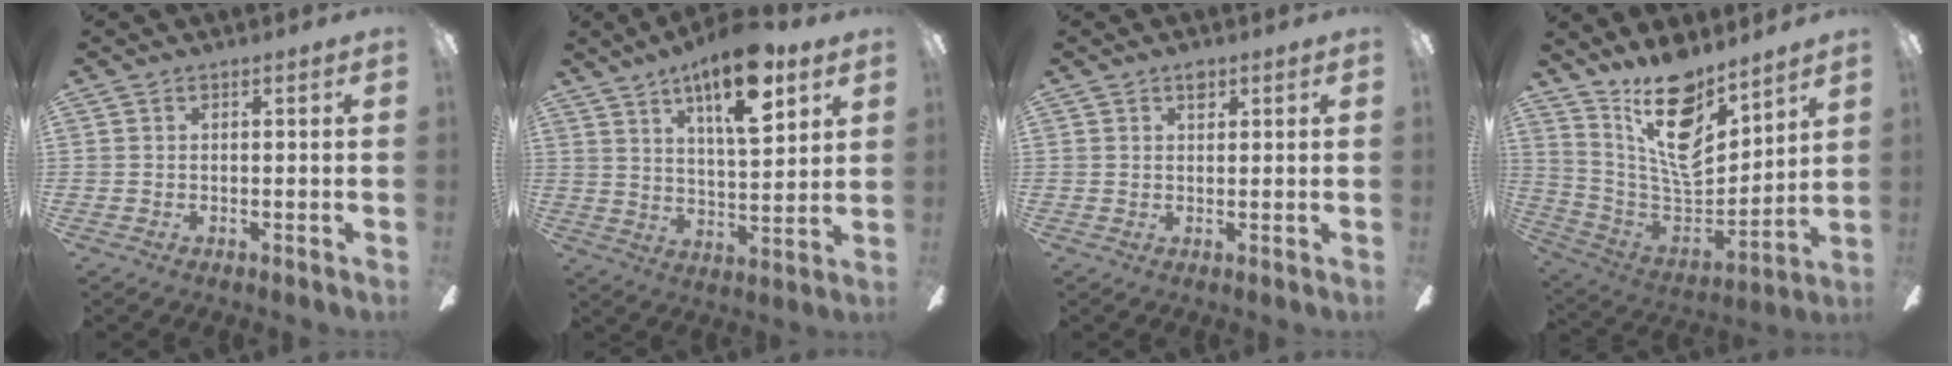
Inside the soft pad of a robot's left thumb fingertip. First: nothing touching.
{"total": 15.6, "force": [9.7, 5.4, 10.9], "torque": [-0.171, -0.038, 0.159]}
{"total": 2.0, "force": [1.4, 1.0, 1.1], "torque": [-0.007, -0.005, 0.021]}
{"total": 18.7, "force": [12.4, 8.3, 11.2], "torque": [-0.198, -0.091, 0.222]}